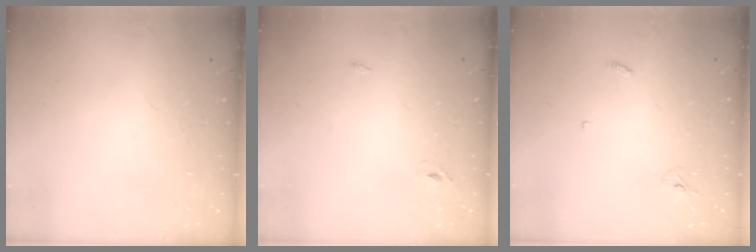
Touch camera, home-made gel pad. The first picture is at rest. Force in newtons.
{"total": 2.3, "press": 2.1, "slide": 1.0}
{"total": 2.9, "press": 2.9, "slide": 0.2}